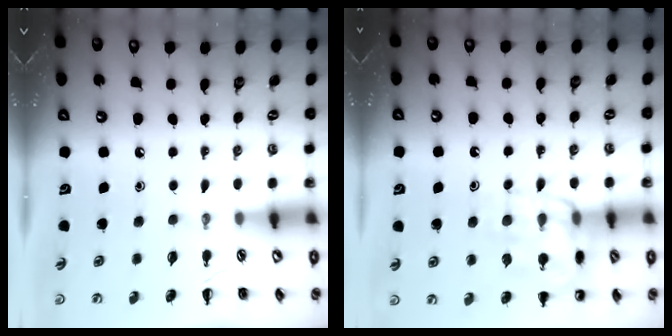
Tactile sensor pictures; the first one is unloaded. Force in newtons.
{"total": 14.5, "press": 14.4, "slide": 1.3}